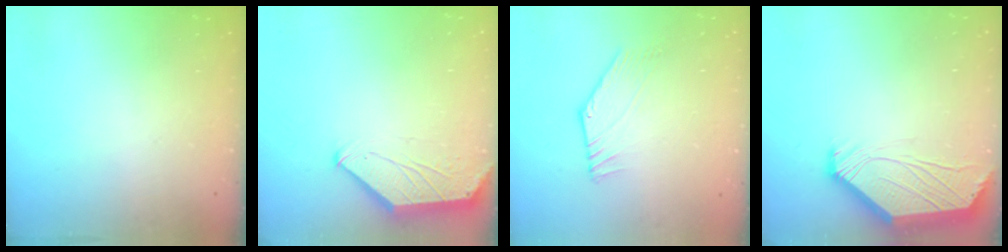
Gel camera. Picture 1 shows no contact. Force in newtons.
{"total": 0.8, "press": 0.7, "slide": 0.3}
{"total": 2.8, "press": 2.8, "slide": 0.1}
{"total": 2.6, "press": 2.6, "slide": 0.5}